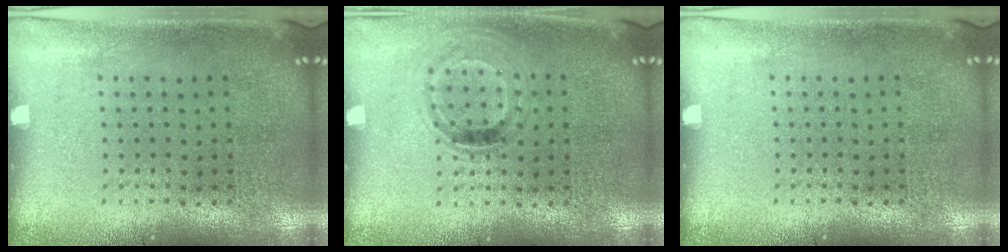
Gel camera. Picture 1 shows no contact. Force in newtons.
{"total": 0.9, "press": 0.8, "slide": 0.5}
{"total": 0.0}